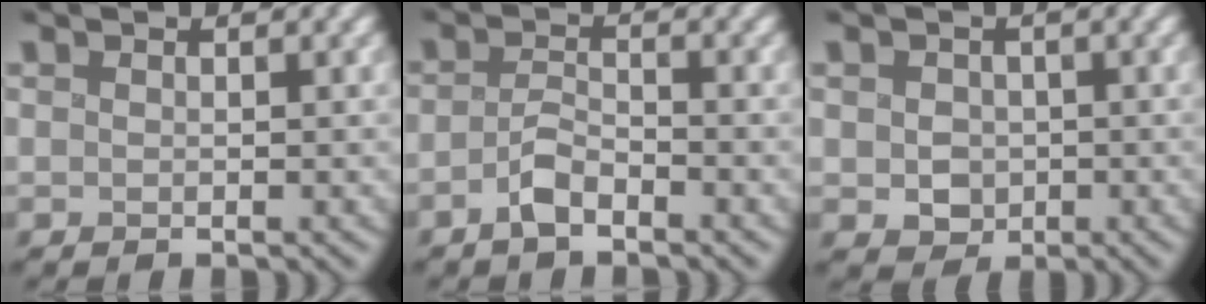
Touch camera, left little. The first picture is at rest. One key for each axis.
{"total": 2.5, "fx": -2.1, "fy": 0.7, "fz": 1.3, "tx": -0.022, "ty": 0.003, "tz": -0.045}
{"total": 2.5, "fx": -0.4, "fy": 2.2, "fz": 1.1, "tx": -0.025, "ty": -0.003, "tz": -0.010}